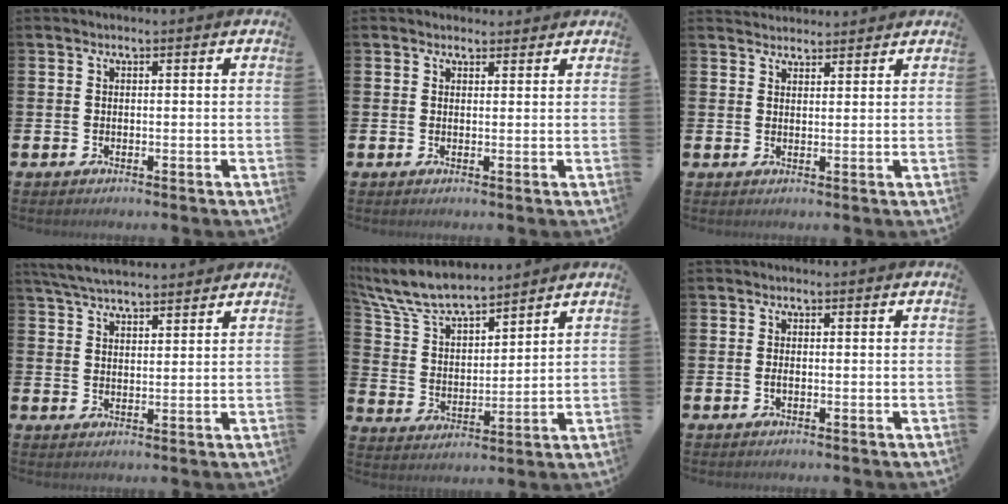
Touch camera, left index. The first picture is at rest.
{"total": 1.6, "force": [1.4, 0.7, 0.0], "torque": [0.007, 0.000, 0.024]}
{"total": 2.4, "force": [2.3, 0.6, -0.2], "torque": [0.008, -0.011, 0.042]}
{"total": 5.0, "force": [4.8, 0.6, 1.0], "torque": [-0.040, -0.018, 0.089]}
{"total": 8.5, "force": [7.8, 1.8, 2.8], "torque": [-0.092, -0.045, 0.140]}
{"total": 0.6, "force": [-0.2, 0.2, 0.5], "torque": [-0.018, 0.002, -0.002]}